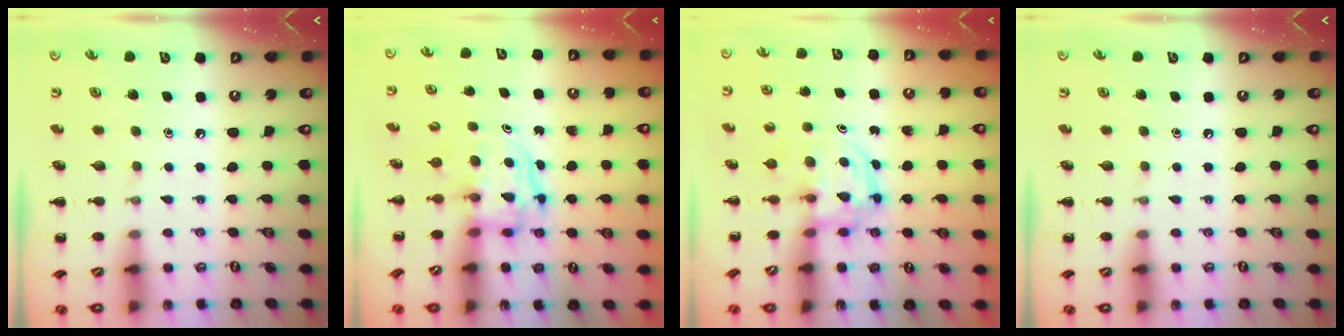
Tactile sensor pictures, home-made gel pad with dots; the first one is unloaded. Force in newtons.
{"total": 3.6, "press": 3.6, "slide": 0.3}
{"total": 3.1, "press": 3.1, "slide": 0.4}
{"total": 0.0}